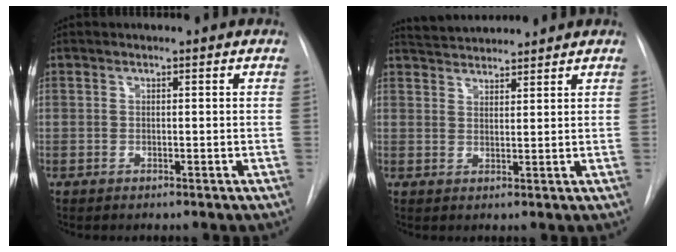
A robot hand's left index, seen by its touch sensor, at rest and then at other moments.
{"total": 5.7, "force": [5.6, 0.7, 1.1], "torque": [-0.026, 0.027, 0.092]}